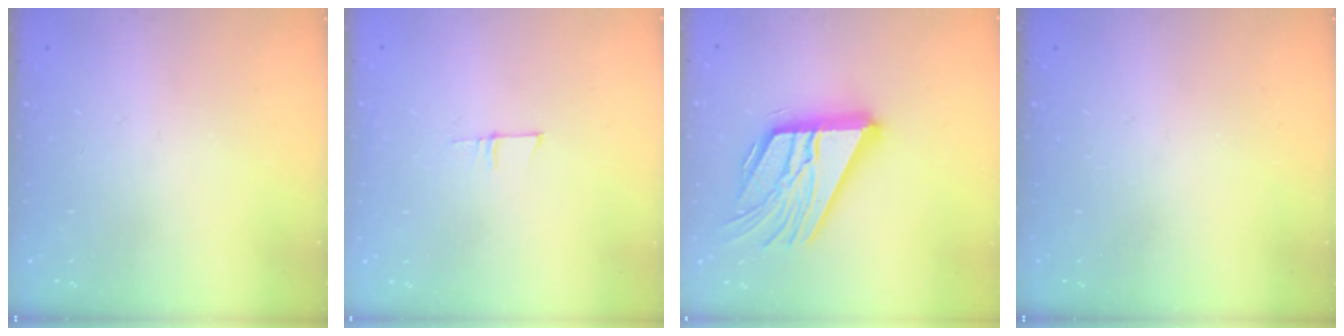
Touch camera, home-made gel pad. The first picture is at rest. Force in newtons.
{"total": 4.8, "press": 4.8, "slide": 0.3}
{"total": 21.7, "press": 21.6, "slide": 1.9}
{"total": 0.0}